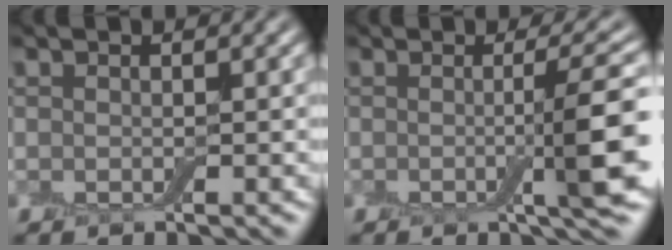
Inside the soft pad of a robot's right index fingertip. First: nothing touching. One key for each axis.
{"total": 5.2, "fx": -0.5, "fy": 0.6, "fz": 5.1, "tx": -0.072, "ty": -0.001, "tz": -0.010}